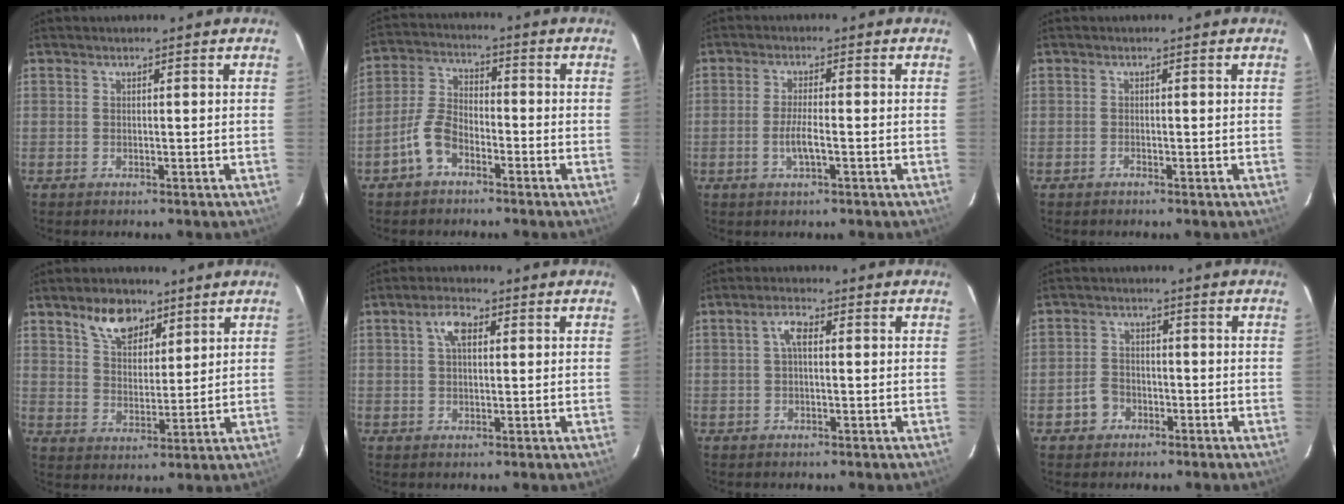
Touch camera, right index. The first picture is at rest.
{"total": 7.0, "force": [-4.1, 3.9, 4.1], "torque": [-0.096, 0.016, -0.083]}
{"total": 3.9, "force": [-1.4, 0.6, 3.6], "torque": [-0.070, -0.006, -0.026]}
{"total": 0.5, "force": [-0.5, 0.1, 0.2], "torque": [-0.003, 0.001, -0.011]}
{"total": 8.2, "force": [5.4, 4.6, 4.0], "torque": [-0.069, 0.013, 0.099]}
{"total": 4.0, "force": [1.3, 2.1, 3.1], "torque": [-0.058, 0.013, 0.025]}
{"total": 2.8, "force": [0.4, 1.2, 2.5], "torque": [-0.053, 0.011, 0.007]}
{"total": 4.1, "force": [-2.1, 3.3, 1.0], "torque": [-0.025, 0.014, -0.033]}